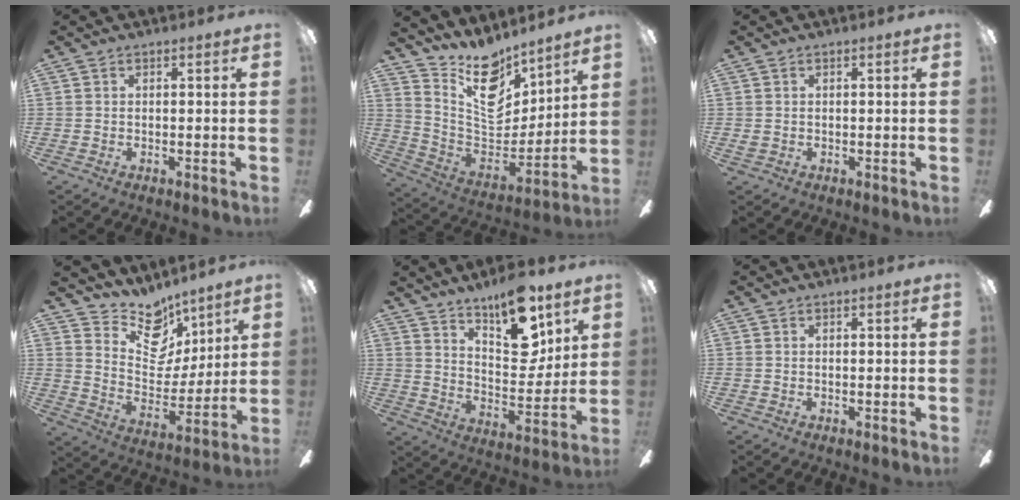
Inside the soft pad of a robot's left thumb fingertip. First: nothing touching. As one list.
[{"total": 17.4, "force": [13.2, 8.3, 7.7], "torque": [-0.126, -0.105, 0.238]}, {"total": 0.8, "force": [0.0, 0.6, 0.5], "torque": [-0.011, 0.005, -0.001]}, {"total": 15.3, "force": [11.4, 8.4, 5.9], "torque": [-0.098, -0.082, 0.213]}, {"total": 16.6, "force": [11.7, 6.8, 9.7], "torque": [-0.137, -0.068, 0.199]}, {"total": 0.0}]